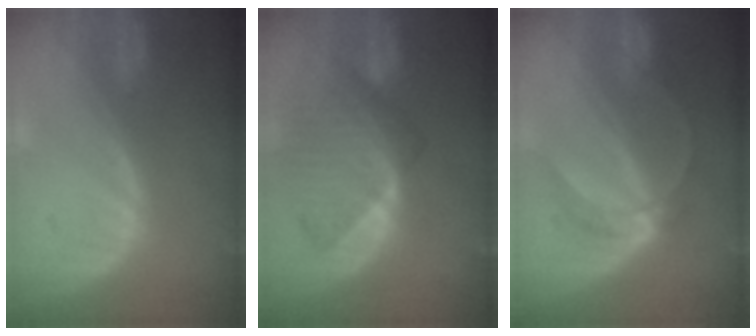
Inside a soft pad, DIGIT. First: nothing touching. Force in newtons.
{"total": 9.5, "press": 8.4, "slide": 4.6}
{"total": 5.0, "press": 4.9, "slide": 1.2}